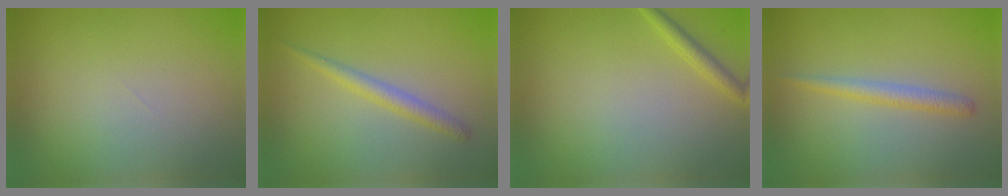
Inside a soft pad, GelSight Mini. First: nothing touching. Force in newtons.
{"total": 1.8, "press": 1.8, "slide": 0.1}
{"total": 1.3, "press": 1.3, "slide": 0.1}
{"total": 1.7, "press": 1.7, "slide": 0.0}